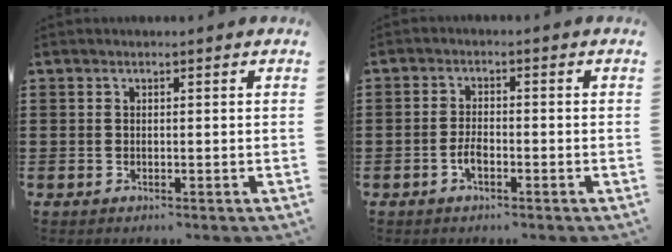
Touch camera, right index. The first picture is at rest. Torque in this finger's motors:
{"motor_torque": [2.14, 0.00, 0.22, 0.01]}